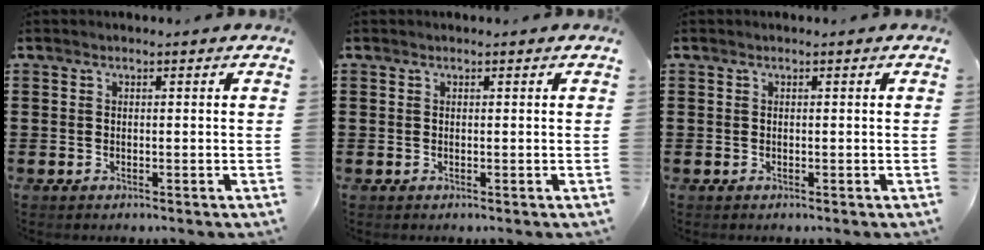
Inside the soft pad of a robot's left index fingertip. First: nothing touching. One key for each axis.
{"total": 0.0}
{"total": 0.0}